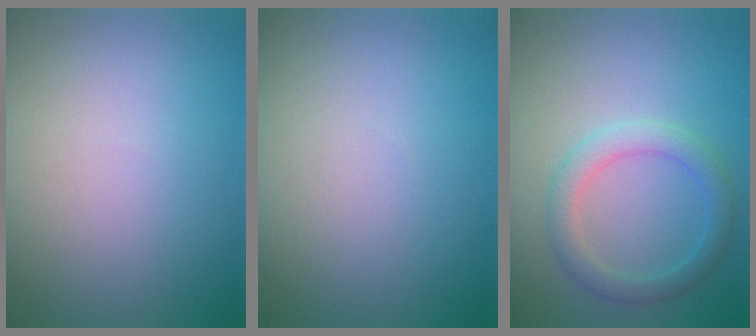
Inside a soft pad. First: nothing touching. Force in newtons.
{"total": 0.0}
{"total": 2.8, "press": 2.8, "slide": 0.1}